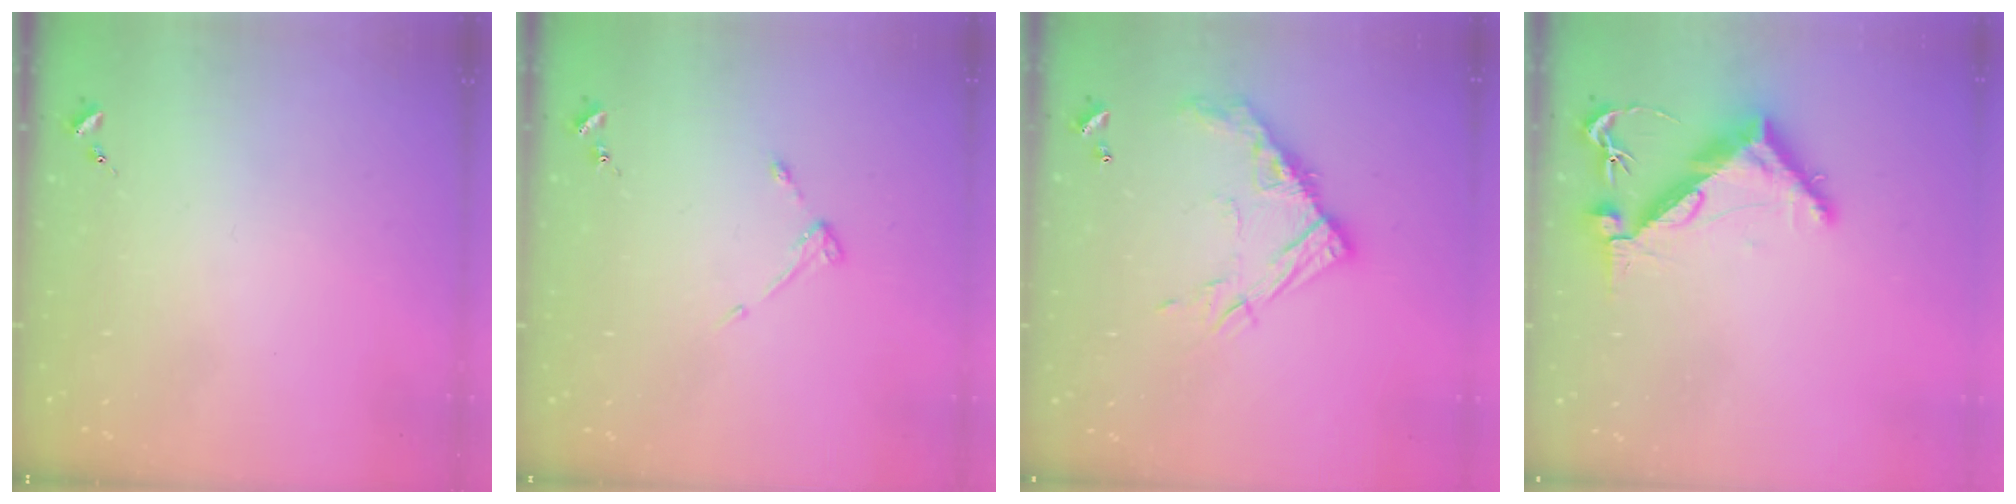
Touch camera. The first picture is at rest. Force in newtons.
{"total": 3.2, "press": 3.1, "slide": 0.5}
{"total": 12.5, "press": 12.5, "slide": 1.0}
{"total": 11.0, "press": 10.9, "slide": 1.1}